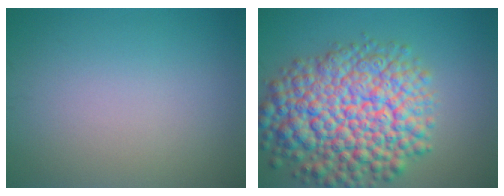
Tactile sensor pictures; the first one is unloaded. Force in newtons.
{"total": 12.4, "press": 12.4, "slide": 0.5}